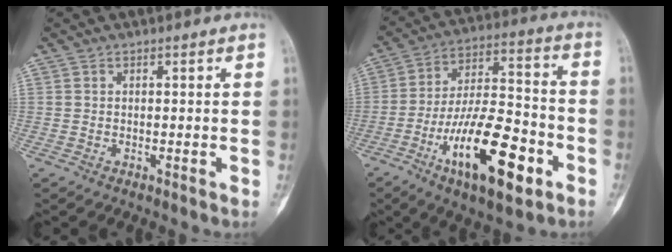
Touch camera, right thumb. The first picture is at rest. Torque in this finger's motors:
{"motor_torque": [1.19, 1.72, 1.34, -1.43, 0.20]}